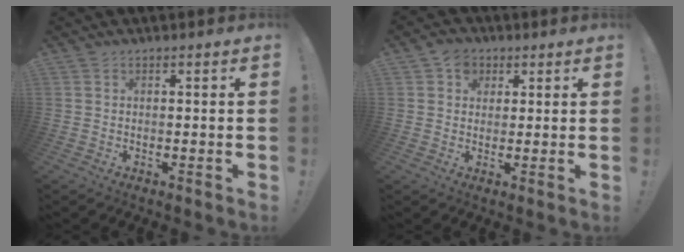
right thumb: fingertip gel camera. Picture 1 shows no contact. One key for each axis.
{"total": 6.0, "fx": 2.4, "fy": 5.1, "fz": 2.0, "tx": -0.019, "ty": -0.007, "tz": 0.044}